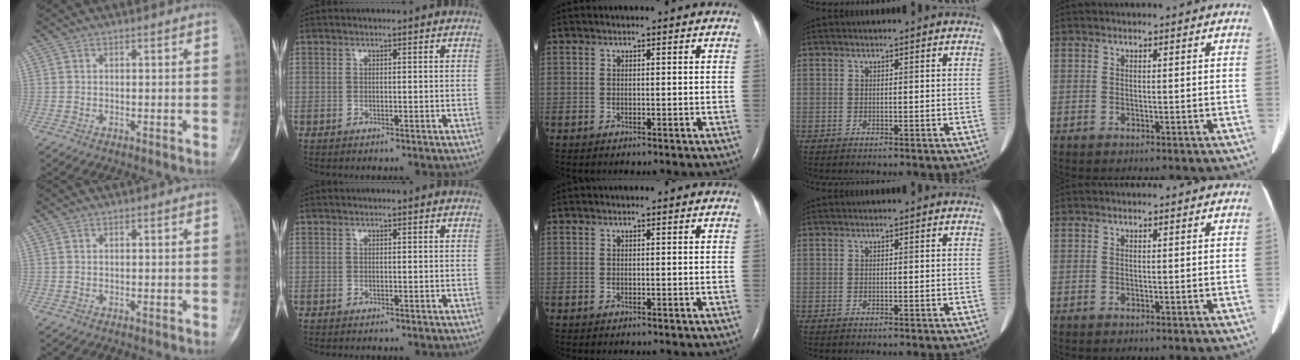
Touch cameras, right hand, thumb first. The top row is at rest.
{}